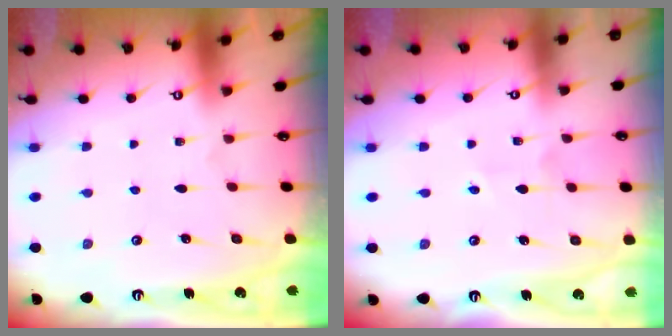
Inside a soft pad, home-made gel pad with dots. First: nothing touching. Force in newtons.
{"total": 2.8, "press": 2.6, "slide": 0.9}